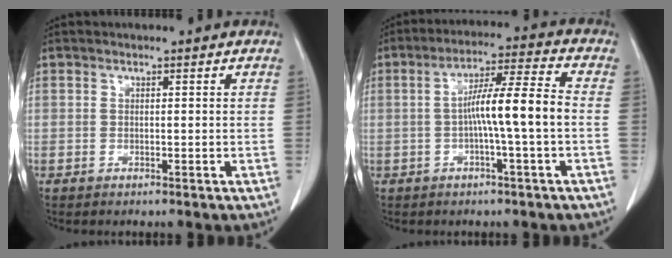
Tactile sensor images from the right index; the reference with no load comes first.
{"total": 9.0, "force": [-1.1, -0.4, 8.9], "torque": [-0.154, 0.019, -0.022]}